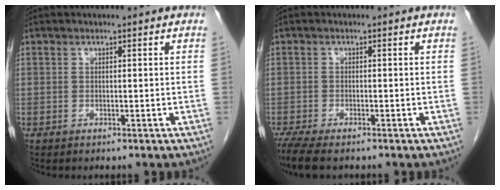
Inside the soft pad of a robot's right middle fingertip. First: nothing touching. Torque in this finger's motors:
{"motor_torque": [0.65, -0.50, 0.03, 0.04]}